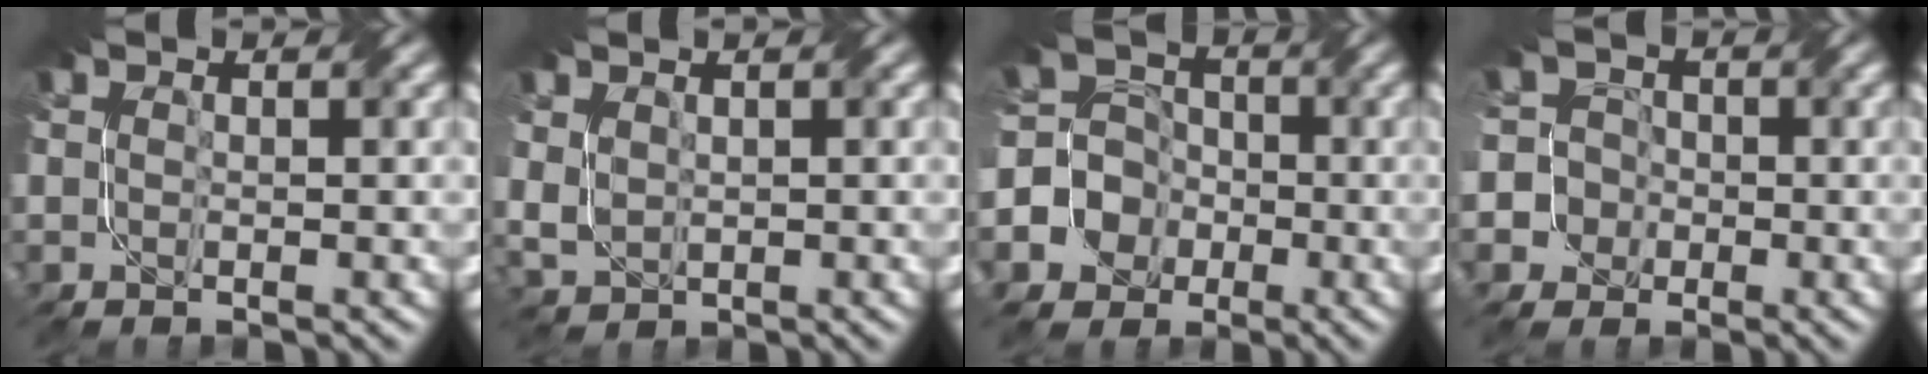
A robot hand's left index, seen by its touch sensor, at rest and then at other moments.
{"total": 1.9, "force": [0.7, 1.4, 1.1], "torque": [-0.036, 0.000, 0.015]}
{"total": 8.2, "force": [-3.6, 7.2, 1.4], "torque": [-0.034, 0.006, -0.091]}
{"total": 5.4, "force": [-2.0, 5.0, 0.8], "torque": [-0.010, 0.019, -0.077]}